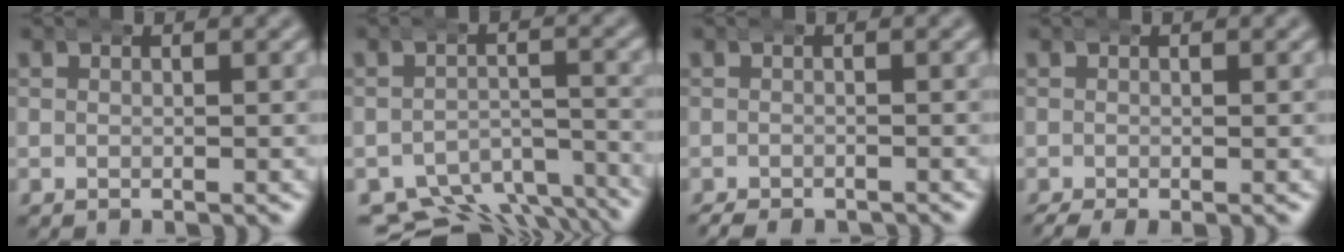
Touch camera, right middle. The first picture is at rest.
{"total": 9.7, "force": [-7.3, 5.0, 4.0], "torque": [-0.060, -0.041, -0.109]}
{"total": 1.6, "force": [-1.5, 0.4, 0.2], "torque": [-0.008, -0.012, -0.019]}
{"total": 1.8, "force": [-1.4, 0.5, 1.0], "torque": [-0.020, -0.011, -0.015]}